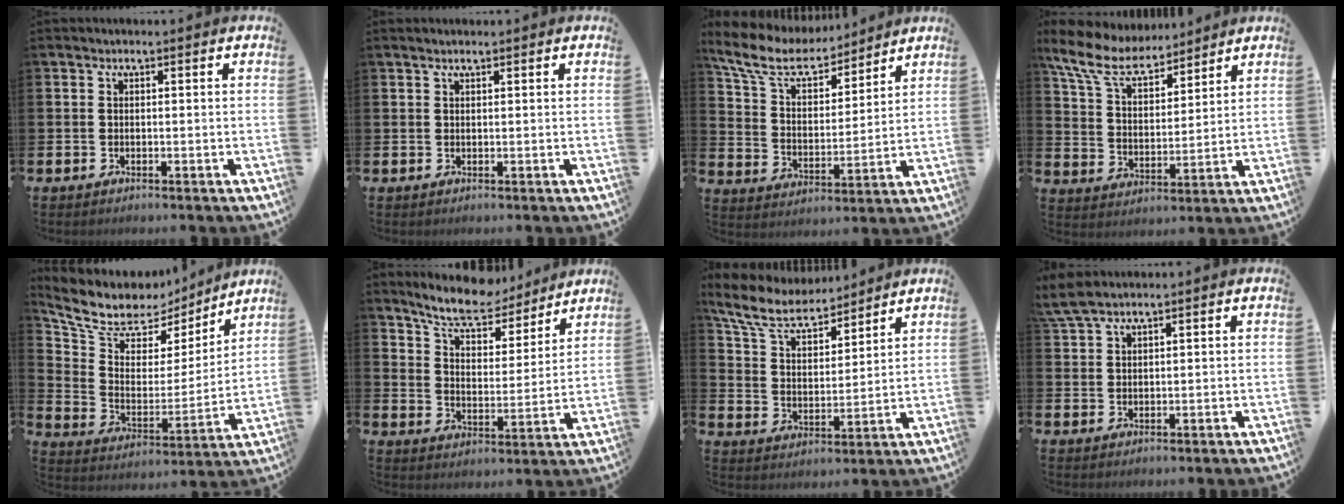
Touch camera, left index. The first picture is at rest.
{"total": 0.9, "force": [0.8, 0.1, 0.3], "torque": [-0.002, 0.000, 0.014]}
{"total": 9.4, "force": [8.2, 3.1, 3.2], "torque": [-0.105, -0.046, 0.147]}
{"total": 9.3, "force": [8.1, 3.2, 3.3], "torque": [-0.104, -0.043, 0.149]}
{"total": 8.9, "force": [7.8, 3.9, 1.7], "torque": [-0.086, -0.051, 0.139]}
{"total": 9.0, "force": [8.4, 2.1, 2.4], "torque": [-0.072, -0.057, 0.148]}
{"total": 8.5, "force": [7.5, 2.7, 3.0], "torque": [-0.095, -0.042, 0.133]}
{"total": 3.9, "force": [3.4, 1.0, 1.7], "torque": [-0.028, -0.010, 0.061]}